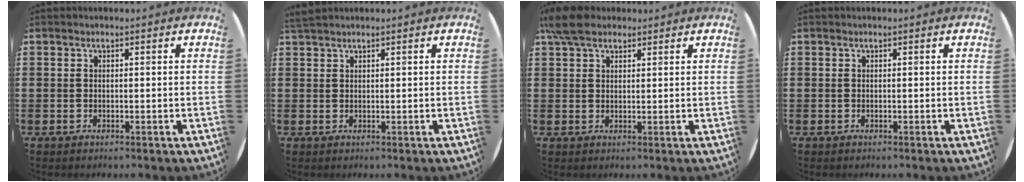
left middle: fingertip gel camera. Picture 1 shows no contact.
{"total": 1.1, "force": [1.1, 0.0, 0.2], "torque": [-0.005, 0.001, 0.021]}
{"total": 4.5, "force": [3.7, 1.8, 1.9], "torque": [-0.037, -0.003, 0.069]}
{"total": 0.0}